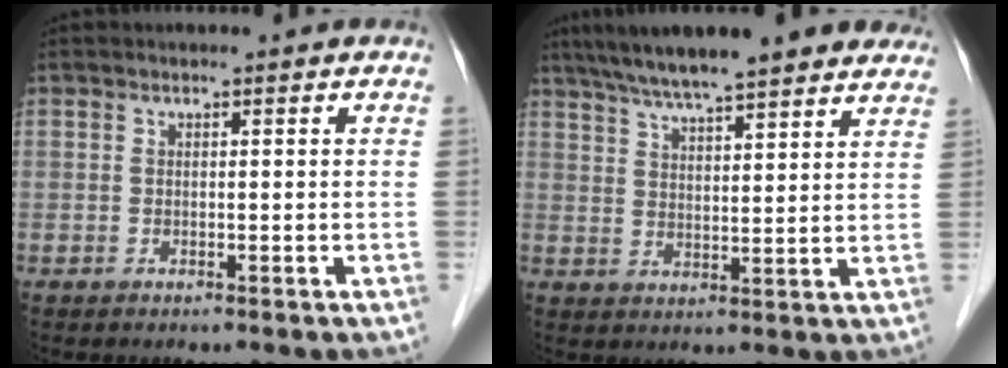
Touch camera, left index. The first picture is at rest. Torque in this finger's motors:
{"motor_torque": [0.03, -0.40, 0.68, 0.17]}